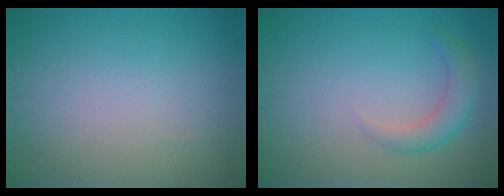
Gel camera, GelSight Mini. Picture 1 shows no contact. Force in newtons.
{"total": 2.5, "press": 2.5, "slide": 0.1}